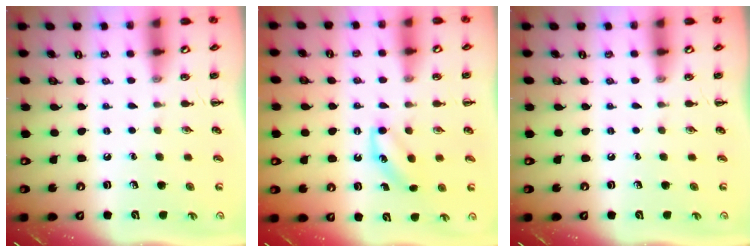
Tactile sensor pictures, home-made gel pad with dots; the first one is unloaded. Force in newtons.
{"total": 4.8, "press": 4.6, "slide": 1.4}
{"total": 0.0}